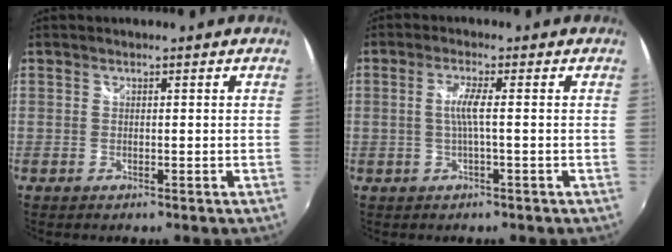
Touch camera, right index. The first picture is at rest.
{"total": 3.2, "force": [-0.3, -0.3, 3.2], "torque": [-0.066, -0.001, -0.005]}